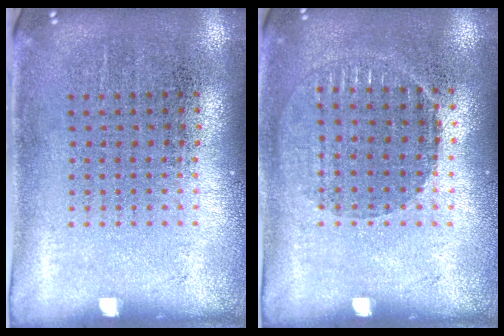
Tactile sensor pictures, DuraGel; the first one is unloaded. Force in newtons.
{"total": 1.0, "press": 1.0, "slide": 0.1}